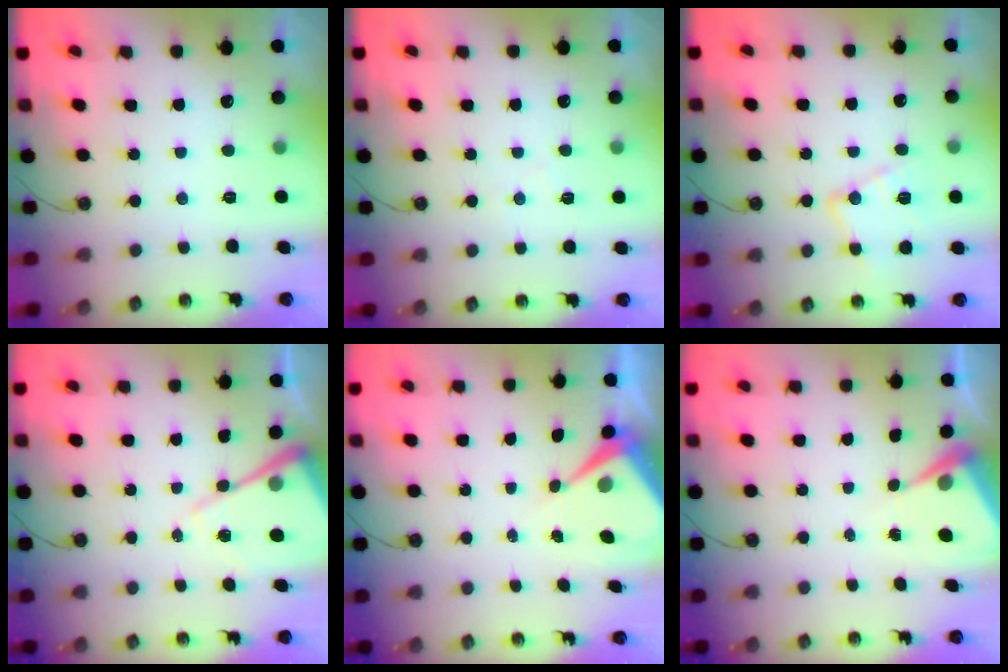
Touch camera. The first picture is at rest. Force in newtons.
{"total": 4.7, "press": 4.7, "slide": 0.7}
{"total": 11.8, "press": 11.8, "slide": 0.5}
{"total": 10.8, "press": 10.8, "slide": 0.9}
{"total": 7.8, "press": 7.8, "slide": 0.6}
{"total": 6.0, "press": 6.0, "slide": 0.2}